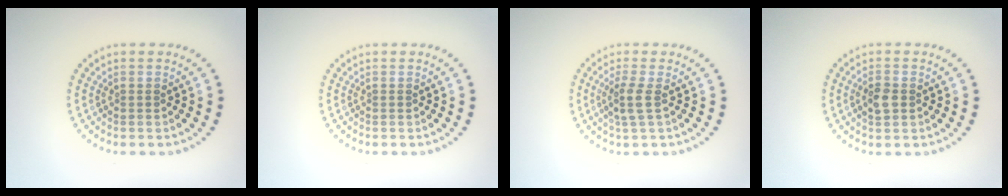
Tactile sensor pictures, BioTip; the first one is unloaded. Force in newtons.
{"total": 0.0}
{"total": 1.9, "press": 1.6, "slide": 1.1}
{"total": 1.9, "press": 1.9, "slide": 0.2}